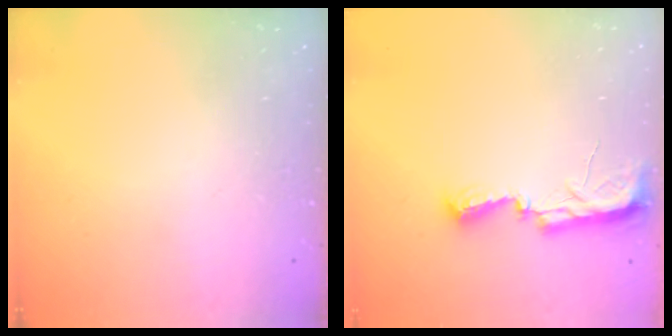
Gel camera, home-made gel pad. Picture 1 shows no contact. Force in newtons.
{"total": 7.7, "press": 7.7, "slide": 0.7}